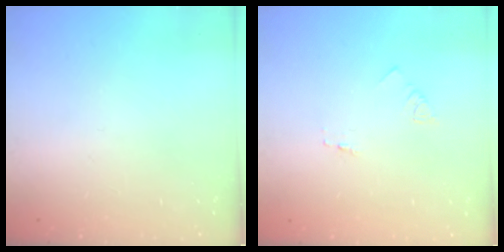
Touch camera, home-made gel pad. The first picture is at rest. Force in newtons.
{"total": 1.3, "press": 1.2, "slide": 0.1}